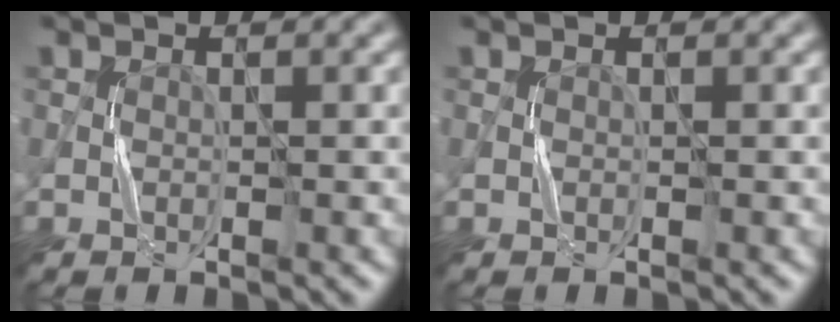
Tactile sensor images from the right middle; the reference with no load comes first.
{"total": 0.0}